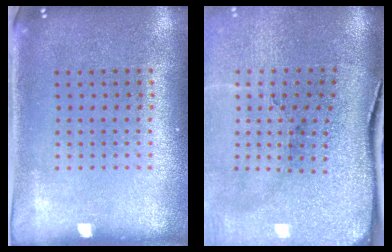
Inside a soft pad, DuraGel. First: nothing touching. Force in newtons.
{"total": 4.5, "press": 3.6, "slide": 2.6}